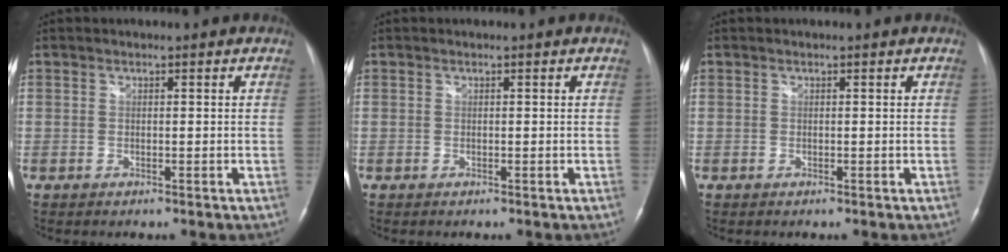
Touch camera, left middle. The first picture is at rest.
{"total": 0.0}
{"total": 0.0}